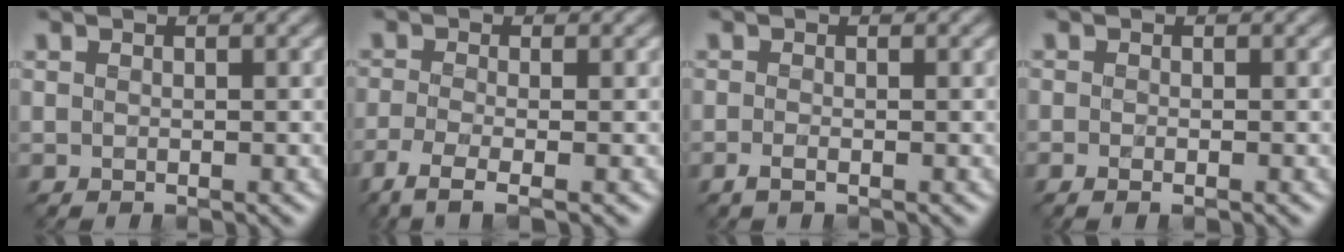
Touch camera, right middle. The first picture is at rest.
{"total": 3.7, "force": [-2.2, 1.0, 2.8], "torque": [-0.055, -0.015, -0.054]}
{"total": 1.2, "force": [-0.8, 0.3, 0.9], "torque": [-0.022, -0.009, -0.018]}
{"total": 0.8, "force": [-0.5, 0.1, 0.5], "torque": [-0.012, -0.008, -0.011]}